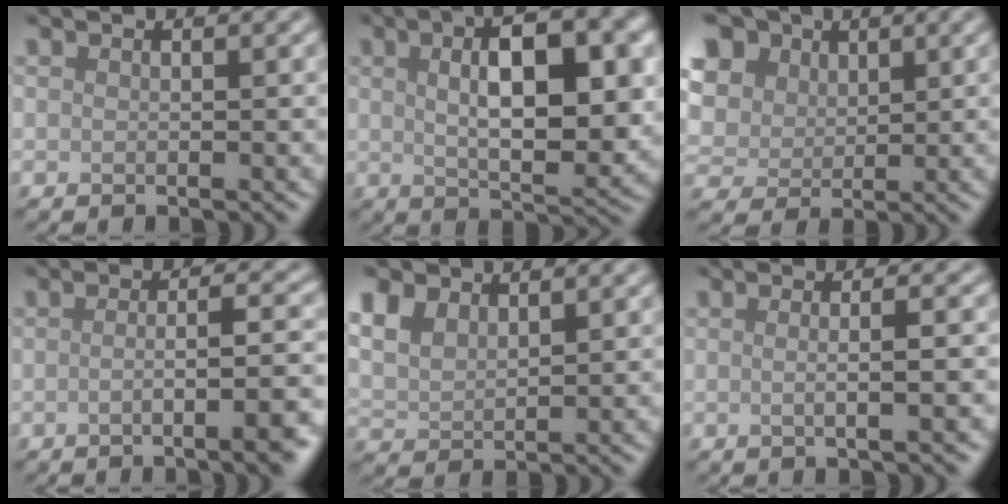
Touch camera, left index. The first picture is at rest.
{"total": 9.8, "force": [1.8, 3.7, 8.8], "torque": [-0.128, 0.002, 0.030]}
{"total": 11.7, "force": [5.2, 8.8, 5.8], "torque": [-0.140, 0.038, 0.084]}
{"total": 7.5, "force": [-2.3, 2.1, 6.8], "torque": [-0.065, 0.000, -0.034]}
{"total": 5.6, "force": [3.5, 3.3, 2.9], "torque": [-0.084, 0.013, 0.062]}
{"total": 3.9, "force": [0.0, 1.5, 3.7], "torque": [-0.027, 0.001, -0.018]}